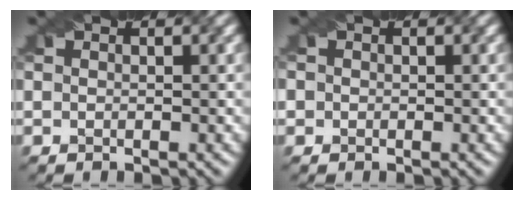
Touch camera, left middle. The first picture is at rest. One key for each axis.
{"total": 1.5, "fx": 0.5, "fy": 1.3, "fz": 0.6, "tx": 0.003, "ty": 0.018, "tz": -0.003}